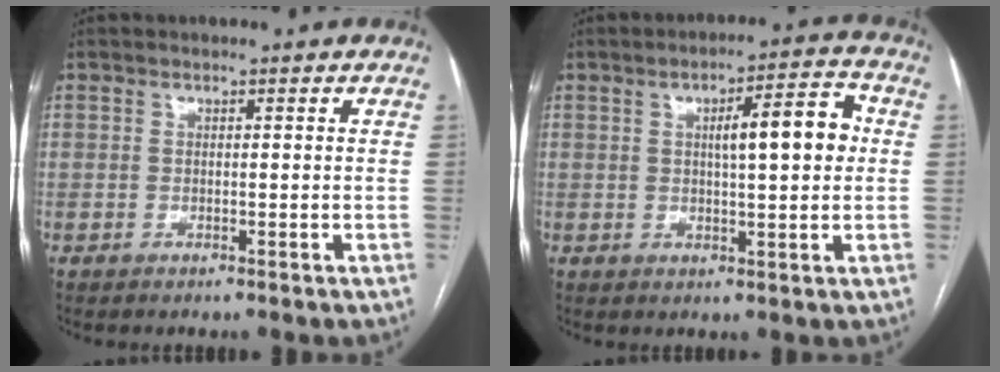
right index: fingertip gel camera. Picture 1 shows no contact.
{"total": 8.5, "force": [1.3, 1.6, 8.3], "torque": [-0.121, 0.021, 0.020]}